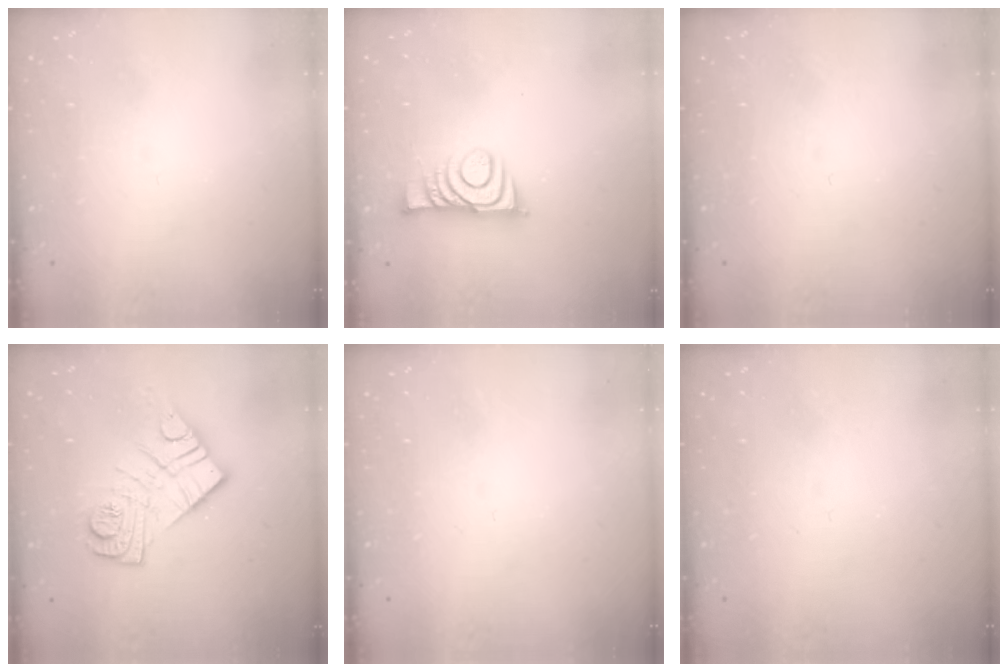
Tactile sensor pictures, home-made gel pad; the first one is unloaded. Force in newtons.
{"total": 9.0, "press": 9.0, "slide": 0.7}
{"total": 0.0}
{"total": 13.9, "press": 13.8, "slide": 1.2}
{"total": 0.0}
{"total": 2.2, "press": 2.1, "slide": 0.4}